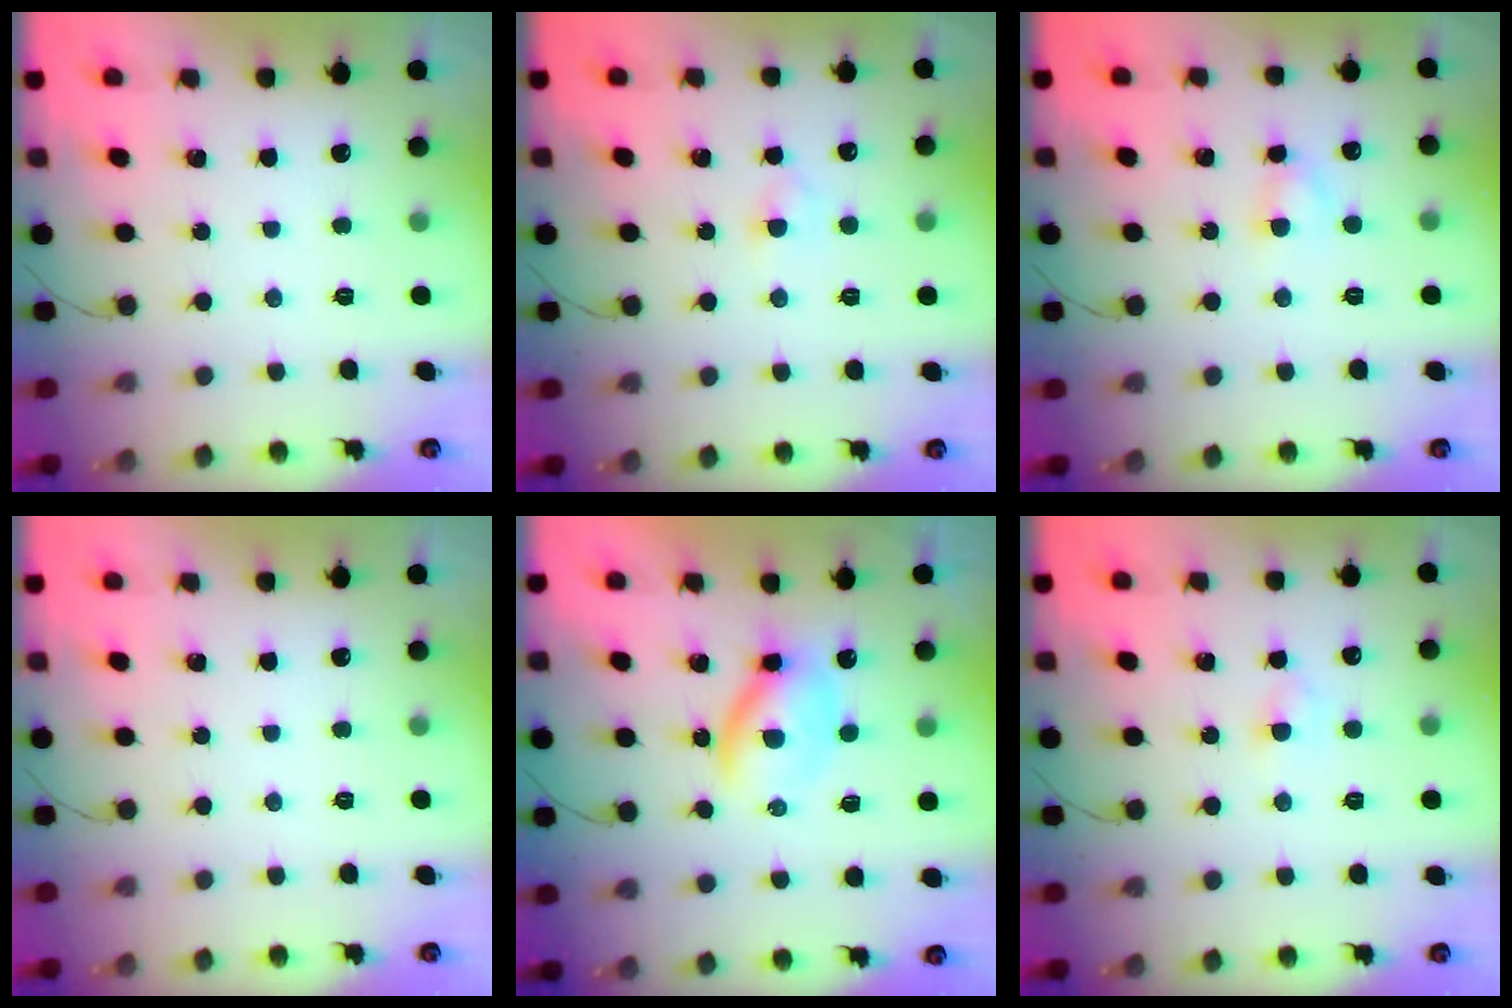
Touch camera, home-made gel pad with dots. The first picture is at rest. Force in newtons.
{"total": 2.7, "press": 2.6, "slide": 1.0}
{"total": 2.7, "press": 2.5, "slide": 1.0}
{"total": 0.0}
{"total": 4.9, "press": 4.9, "slide": 0.3}
{"total": 2.7, "press": 2.6, "slide": 1.0}